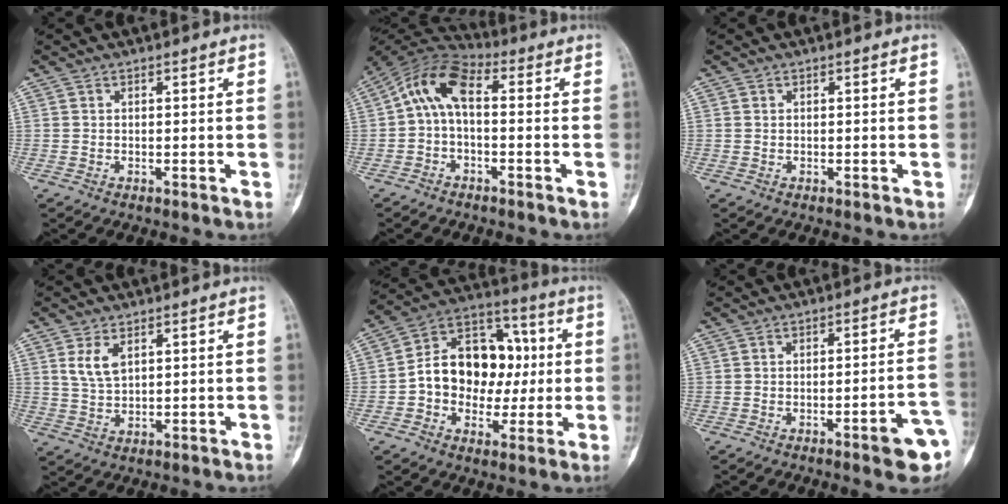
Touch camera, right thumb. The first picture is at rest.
{"total": 9.2, "force": [0.1, 5.0, 7.8], "torque": [-0.142, 0.034, -0.014]}
{"total": 0.0}
{"total": 4.4, "force": [2.1, 2.2, 3.1], "torque": [-0.057, -0.007, 0.047]}
{"total": 16.9, "force": [0.1, 12.8, 11.0], "torque": [-0.123, 0.038, -0.002]}
{"total": 8.3, "force": [-3.9, 1.5, 7.2], "torque": [-0.079, 0.025, -0.043]}